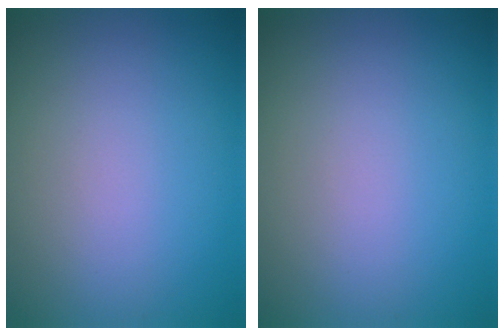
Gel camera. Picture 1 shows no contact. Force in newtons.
{"total": 0.0}